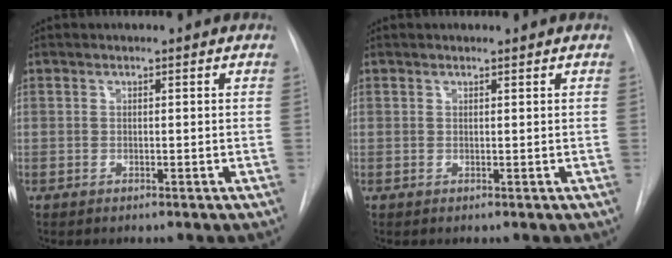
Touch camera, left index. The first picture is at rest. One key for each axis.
{"total": 0.8, "fx": 0.8, "fy": 0.0, "fz": 0.2, "tx": -0.005, "ty": 0.010, "tz": 0.015}